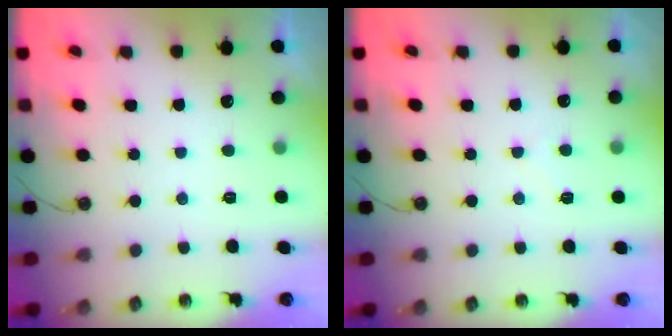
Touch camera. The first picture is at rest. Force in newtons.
{"total": 3.1, "press": 3.1, "slide": 0.5}